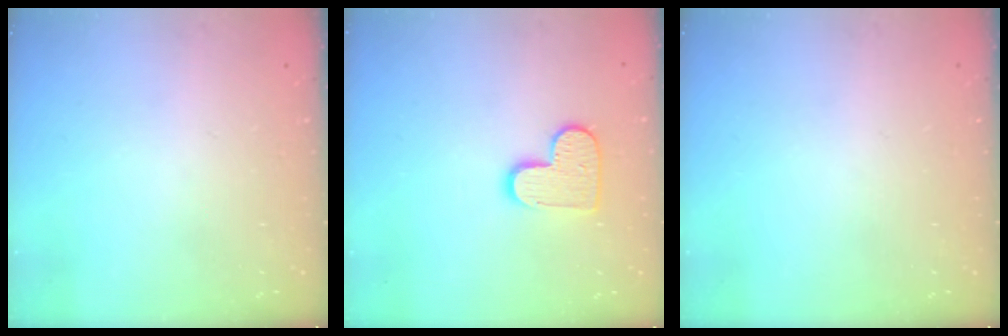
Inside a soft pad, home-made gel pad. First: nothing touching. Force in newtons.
{"total": 10.1, "press": 10.1, "slide": 0.3}
{"total": 0.0}